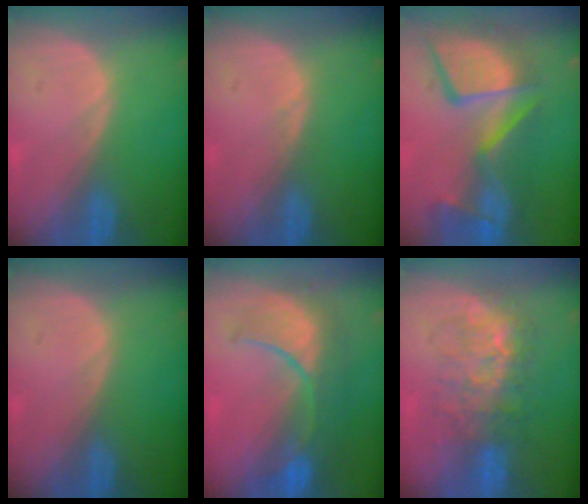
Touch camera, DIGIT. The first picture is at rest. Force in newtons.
{"total": 0.5, "press": 0.5, "slide": 0.0}
{"total": 13.4, "press": 11.3, "slide": 7.3}
{"total": 0.0}
{"total": 10.3, "press": 9.0, "slide": 5.1}
{"total": 8.0, "press": 7.8, "slide": 1.8}